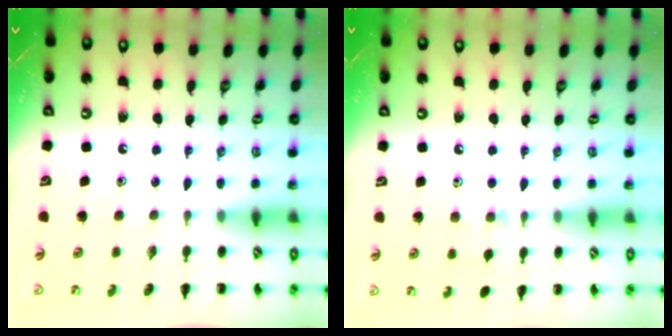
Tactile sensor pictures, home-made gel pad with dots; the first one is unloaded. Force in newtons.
{"total": 6.1, "press": 5.8, "slide": 1.9}